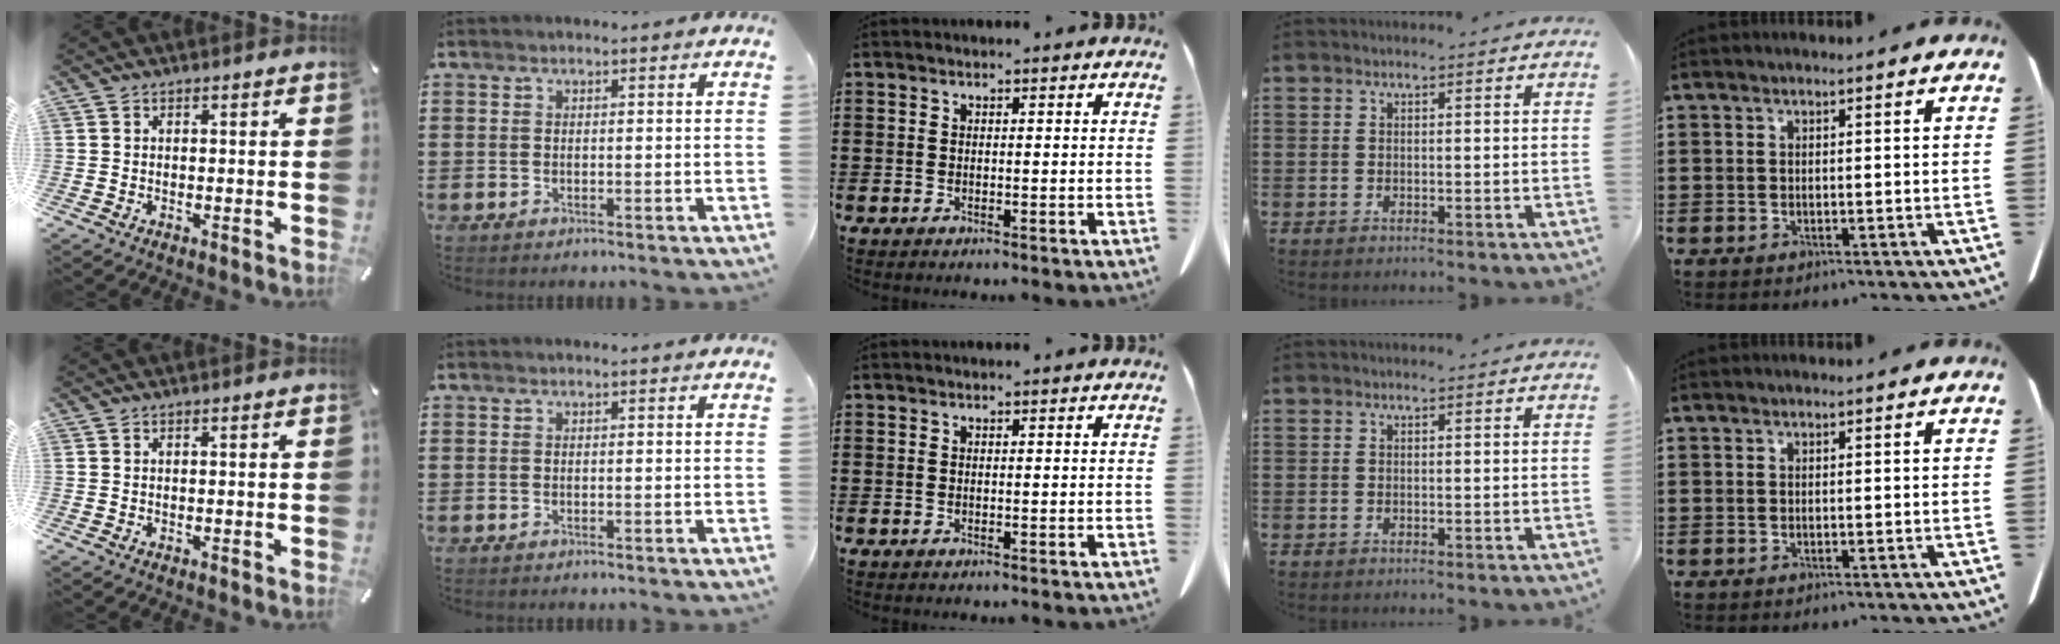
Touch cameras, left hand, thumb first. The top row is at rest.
{}